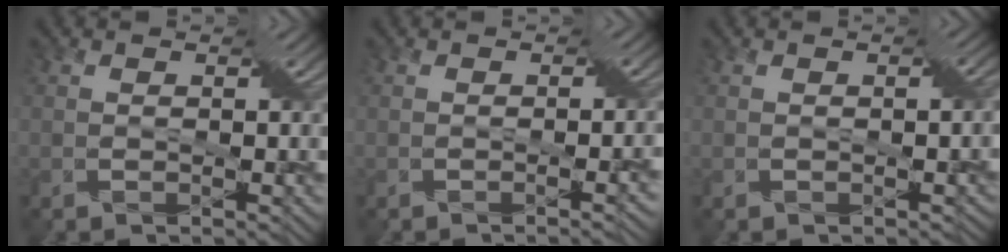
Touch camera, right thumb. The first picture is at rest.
{"total": 1.5, "force": [-0.8, -0.1, 1.2], "torque": [-0.010, -0.001, -0.009]}
{"total": 1.1, "force": [-0.2, 0.8, 0.8], "torque": [-0.005, -0.006, -0.003]}